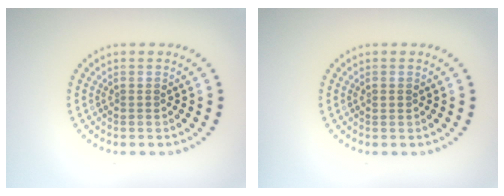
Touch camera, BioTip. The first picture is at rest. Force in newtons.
{"total": 0.8, "press": 0.8, "slide": 0.1}